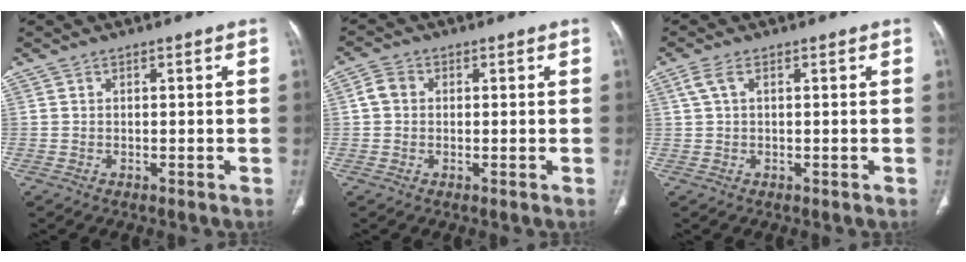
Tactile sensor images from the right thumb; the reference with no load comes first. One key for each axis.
{"total": 3.0, "fx": 0.2, "fy": 2.5, "fz": 1.6, "tx": -0.028, "ty": 0.009, "tz": 0.000}
{"total": 2.5, "fx": 0.8, "fy": 1.1, "fz": 2.0, "tx": -0.059, "ty": 0.016, "tz": 0.021}